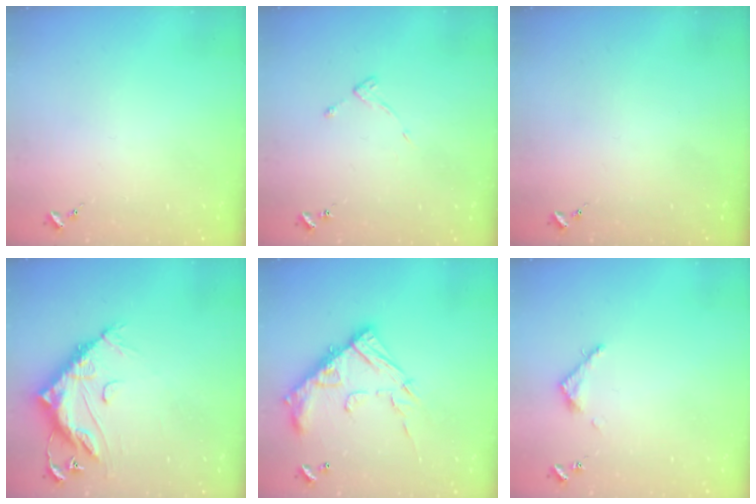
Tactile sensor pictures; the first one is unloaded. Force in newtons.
{"total": 4.1, "press": 4.1, "slide": 0.5}
{"total": 0.0}
{"total": 15.2, "press": 15.2, "slide": 1.0}
{"total": 18.0, "press": 18.0, "slide": 1.4}
{"total": 3.5, "press": 3.5, "slide": 0.3}